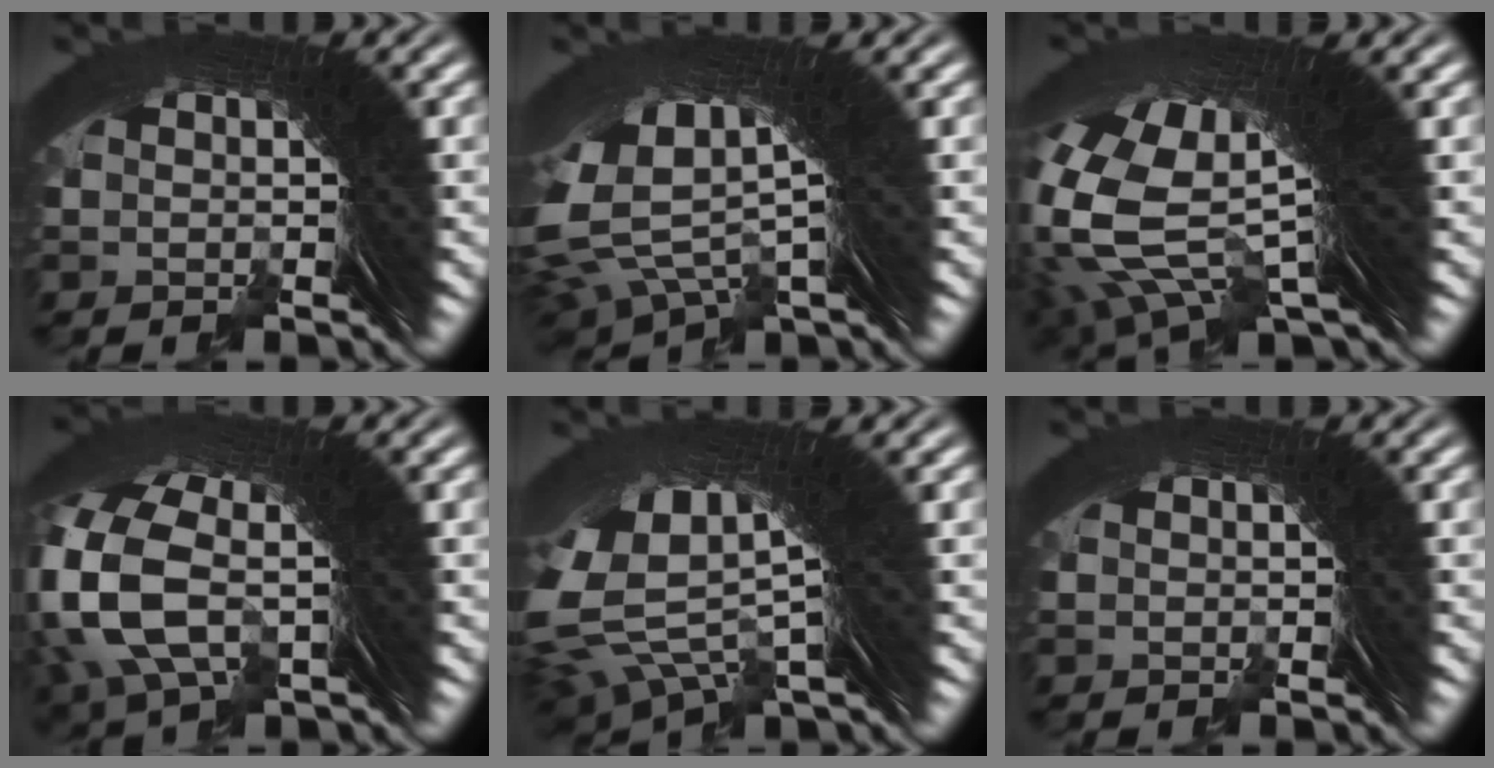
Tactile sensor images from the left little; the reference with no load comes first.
{"total": 10.5, "force": [2.1, 7.0, 7.5], "torque": [-0.160, -0.010, 0.035]}
{"total": 15.3, "force": [4.0, 9.3, 11.4], "torque": [-0.249, -0.019, 0.068]}
{"total": 8.0, "force": [0.5, 5.8, 5.6], "torque": [-0.166, -0.022, 0.015]}
{"total": 11.6, "force": [2.8, 7.3, 8.7], "torque": [-0.185, -0.008, 0.046]}
{"total": 0.0}